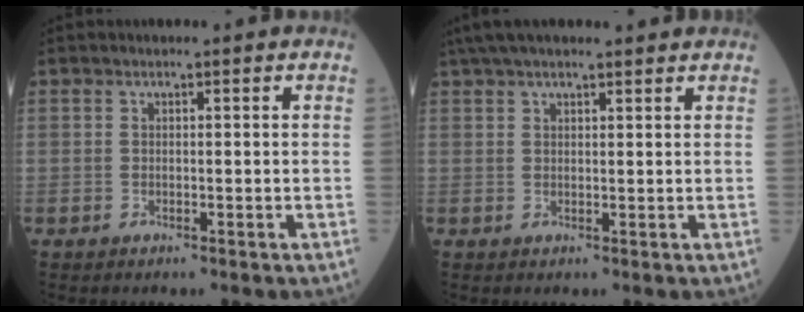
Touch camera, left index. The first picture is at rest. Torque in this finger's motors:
{"motor_torque": [0.94, -1.20, 0.43, 0.16]}